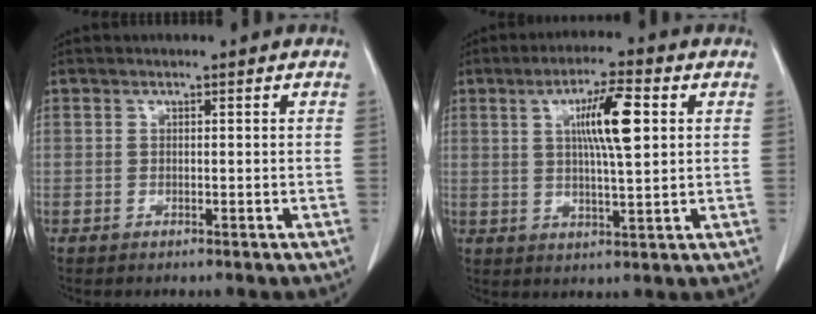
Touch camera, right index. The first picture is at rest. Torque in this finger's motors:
{"motor_torque": [0.66, 0.08, 0.33, 0.13]}